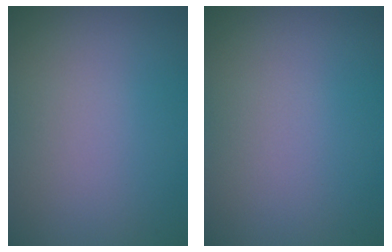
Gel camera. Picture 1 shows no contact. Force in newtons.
{"total": 0.0}